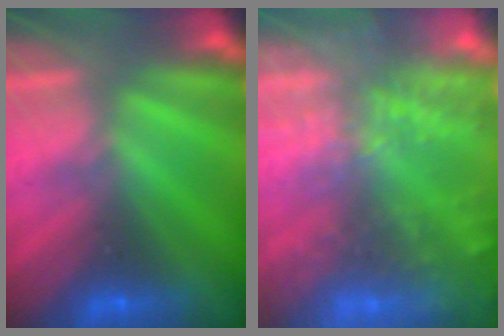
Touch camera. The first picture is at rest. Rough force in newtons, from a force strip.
{"total": 9.8}